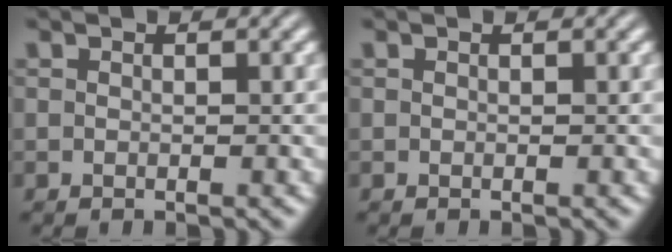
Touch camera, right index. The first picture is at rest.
{"total": 0.0}